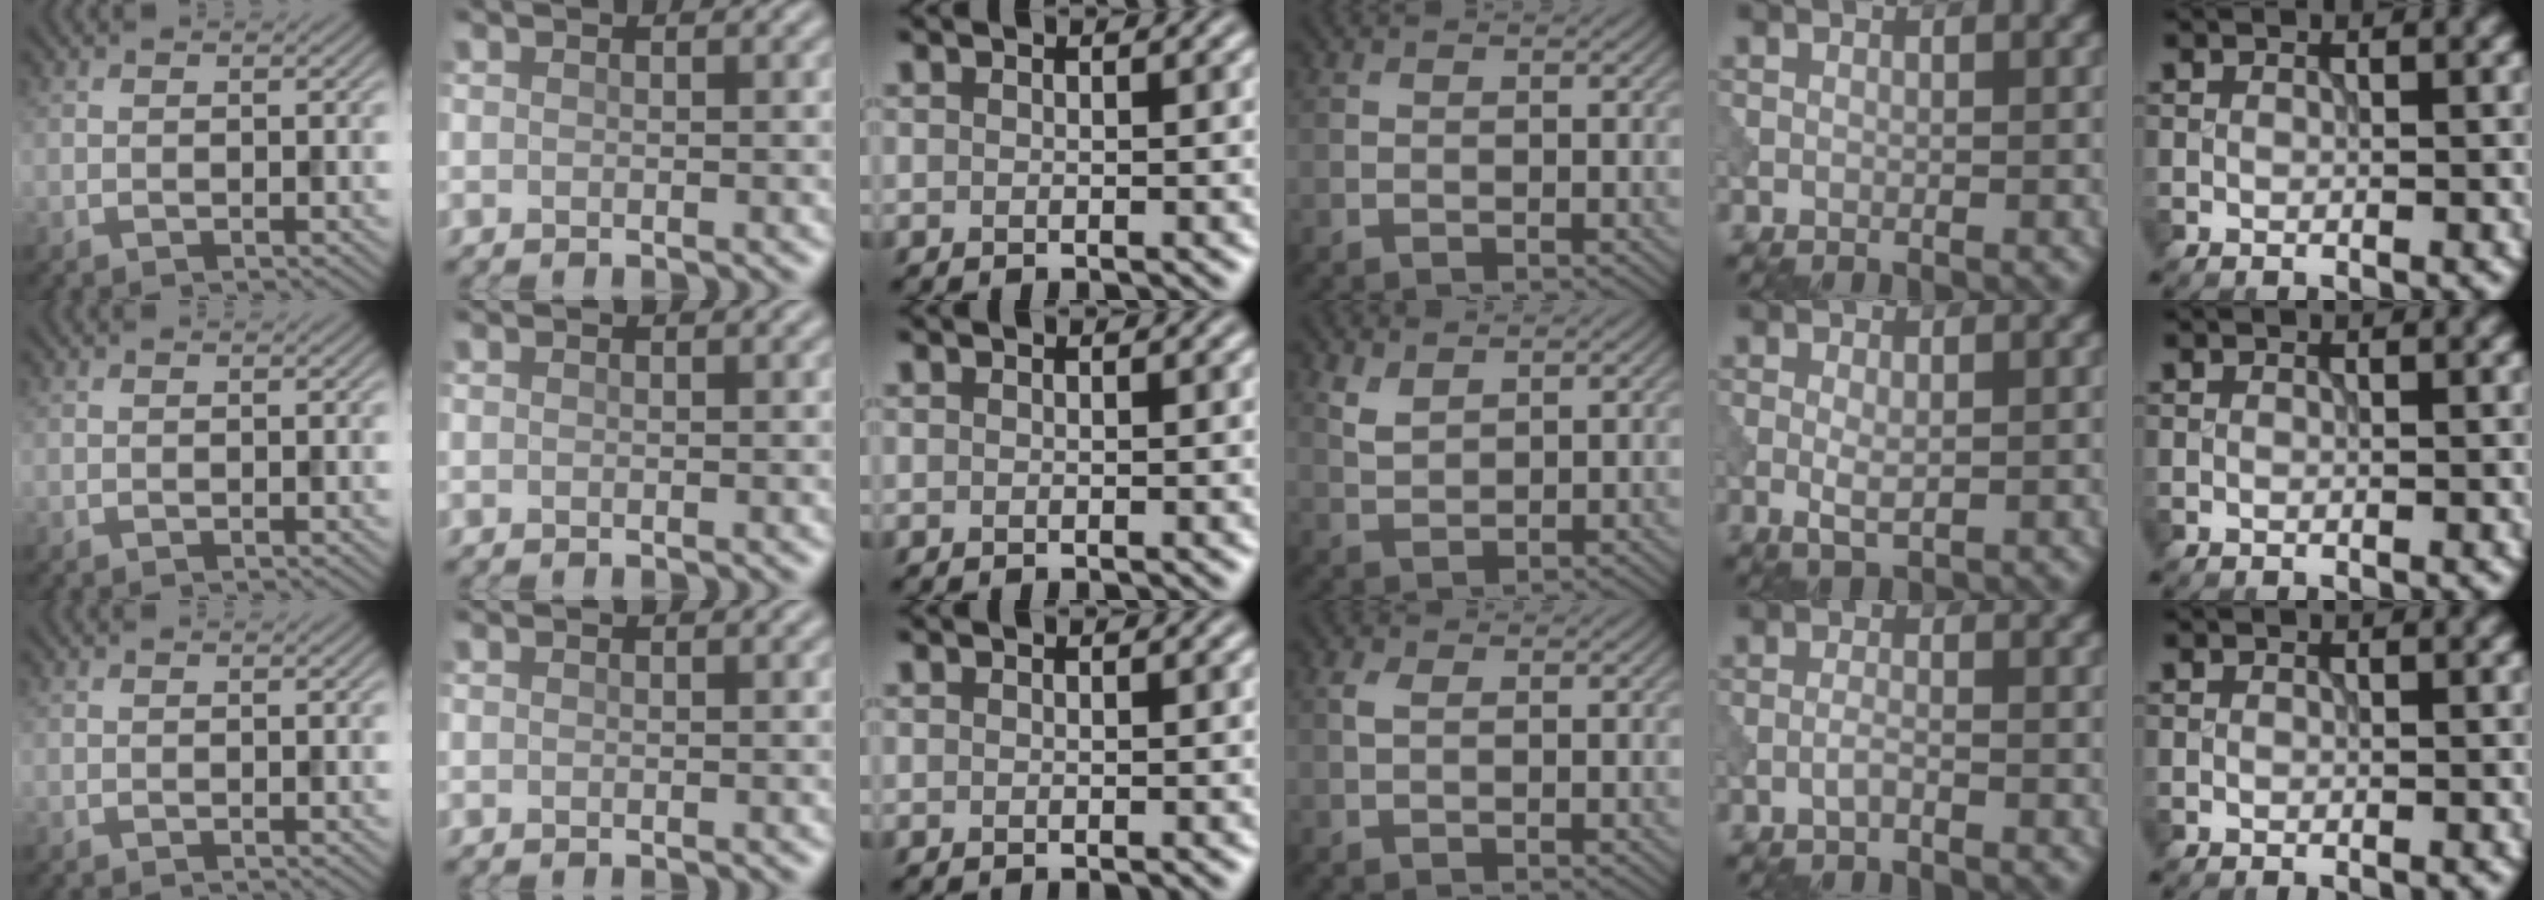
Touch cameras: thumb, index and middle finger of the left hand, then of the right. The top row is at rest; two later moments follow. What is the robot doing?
{"motion": "dispense", "object": "pipette"}